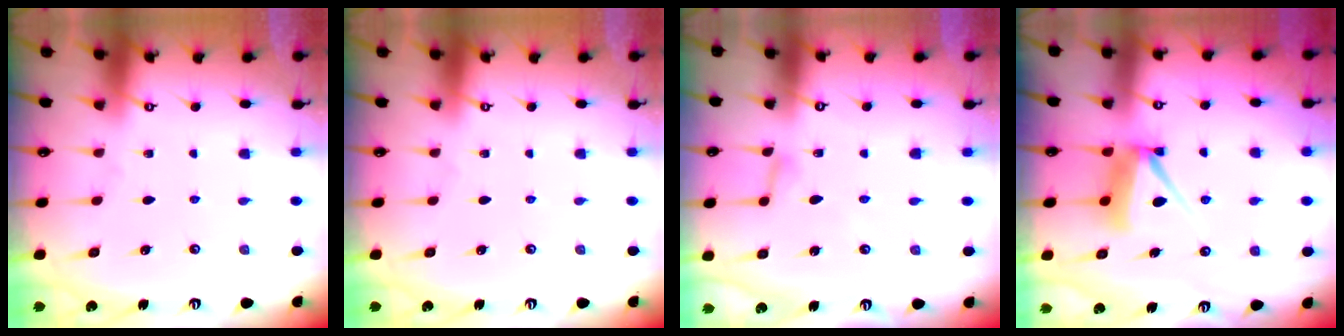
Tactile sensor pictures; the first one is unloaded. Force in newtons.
{"total": 0.0}
{"total": 2.8, "press": 2.8, "slide": 0.2}
{"total": 9.0, "press": 9.0, "slide": 0.7}